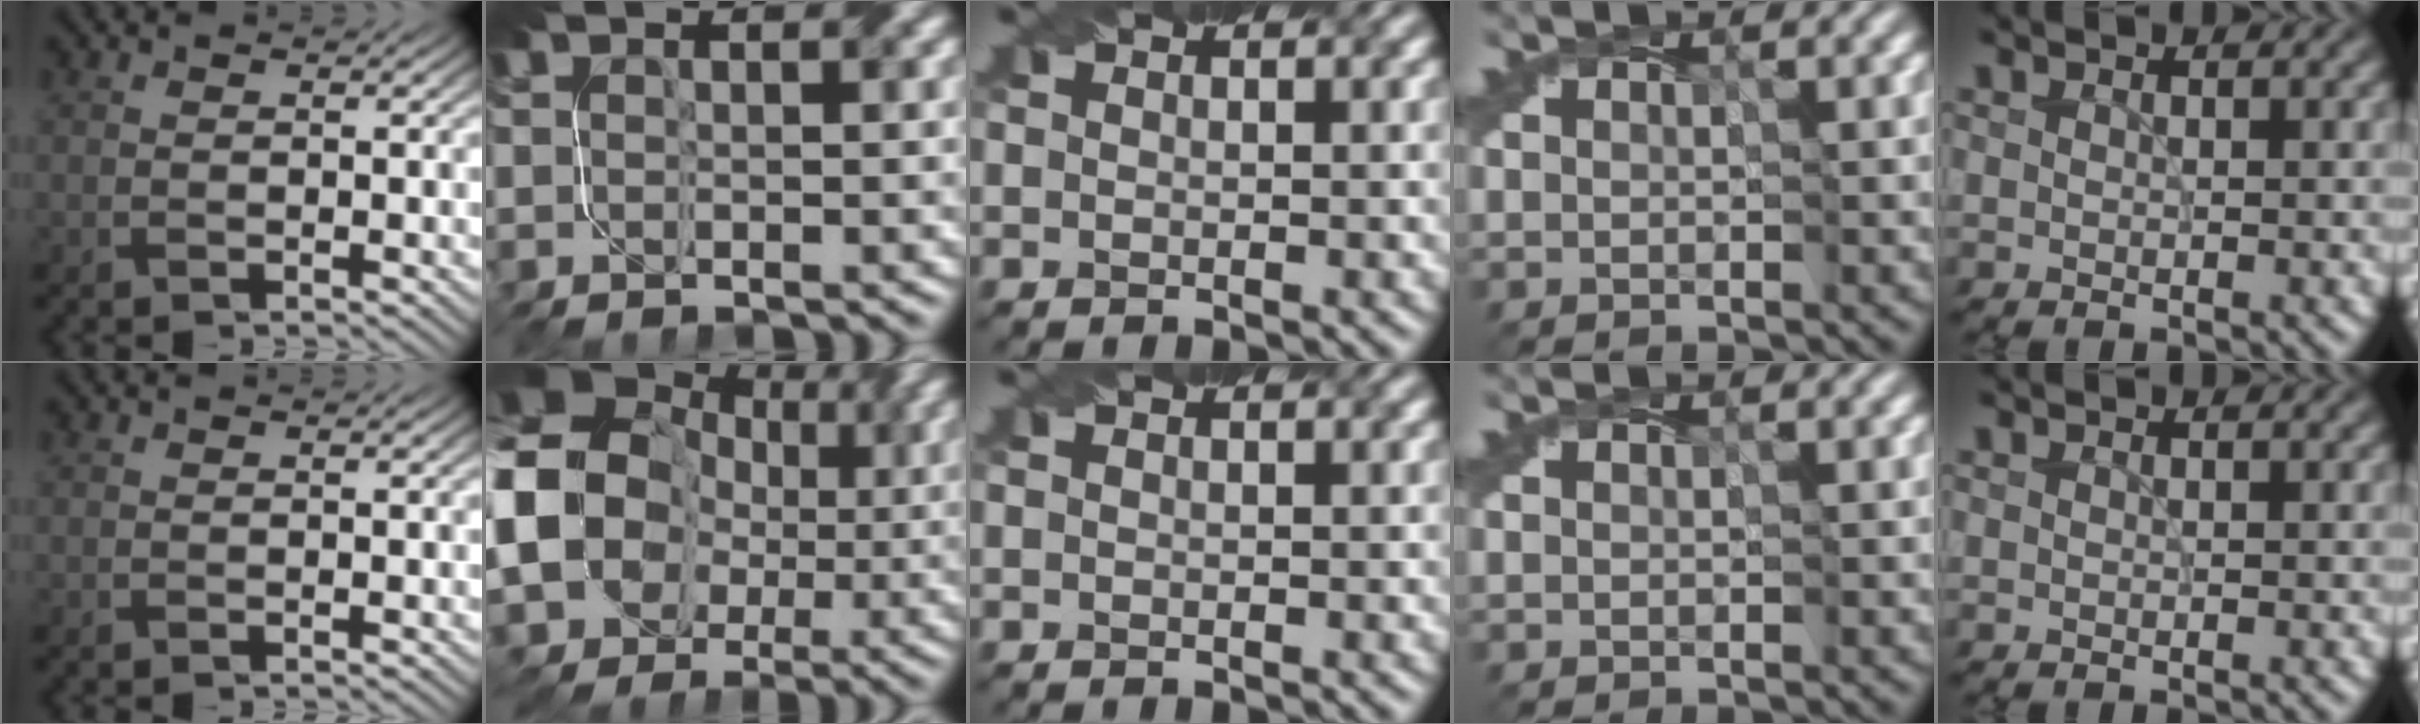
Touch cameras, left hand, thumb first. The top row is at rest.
{"index": {"total": 14.8, "force": [-0.1, 12.6, 7.7], "torque": [-0.172, -0.002, -0.025]}}